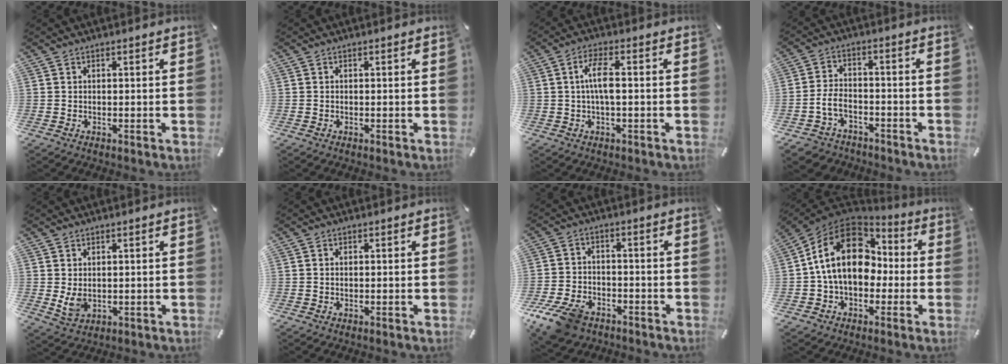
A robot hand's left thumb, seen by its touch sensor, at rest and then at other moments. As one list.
[{"total": 0.0}, {"total": 5.9, "force": [-0.1, 1.7, 5.6], "torque": [-0.116, 0.003, -0.007]}, {"total": 6.6, "force": [-3.1, 4.8, 3.3], "torque": [-0.083, 0.015, -0.061]}, {"total": 3.9, "force": [0.7, 3.0, 2.5], "torque": [-0.060, -0.006, 0.009]}, {"total": 0.6, "force": [-0.1, 0.5, 0.3], "torque": [-0.010, 0.002, -0.003]}, {"total": 9.8, "force": [-6.4, 5.9, 4.5], "torque": [-0.100, 0.030, -0.119]}, {"total": 18.4, "force": [1.1, 13.2, 12.8], "torque": [-0.254, 0.016, 0.014]}]